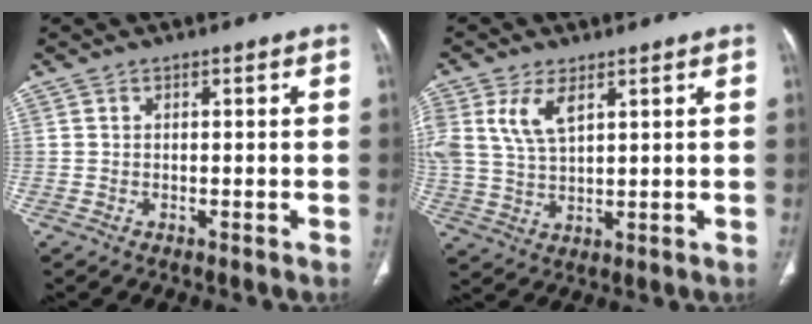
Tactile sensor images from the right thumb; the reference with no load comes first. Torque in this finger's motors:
{"motor_torque": [0.04, 0.06, 0.97, 0.74, 0.11]}